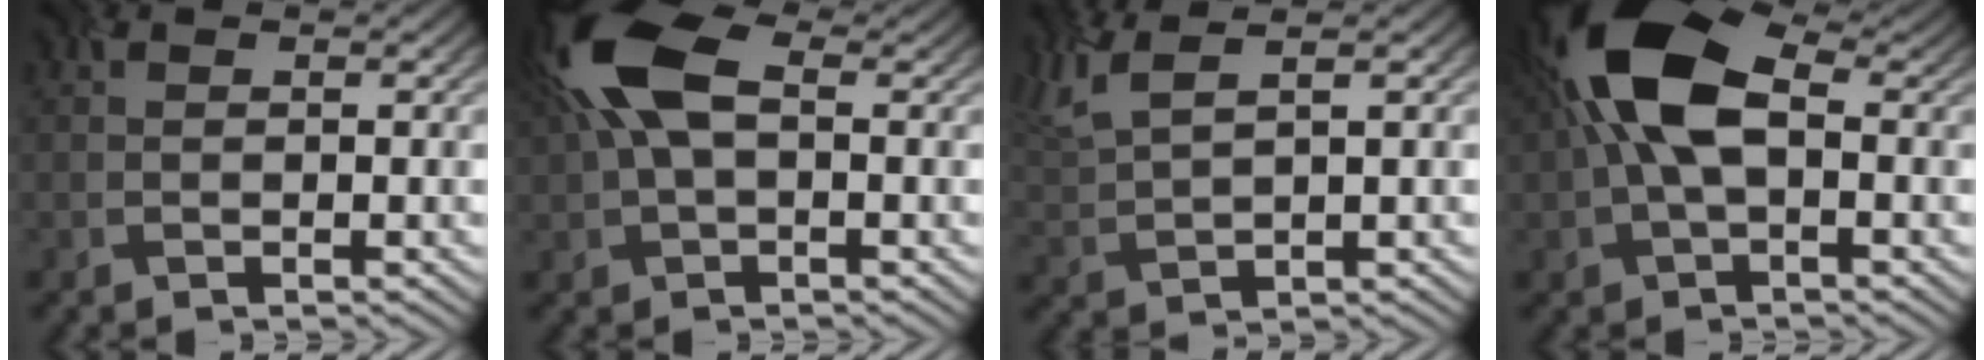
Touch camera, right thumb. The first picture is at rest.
{"total": 10.4, "force": [2.5, 5.4, 8.5], "torque": [-0.202, 0.017, 0.037]}
{"total": 5.3, "force": [3.4, 1.2, 3.8], "torque": [-0.102, 0.011, 0.077]}
{"total": 11.4, "force": [1.8, 6.0, 9.5], "torque": [-0.202, 0.021, 0.021]}